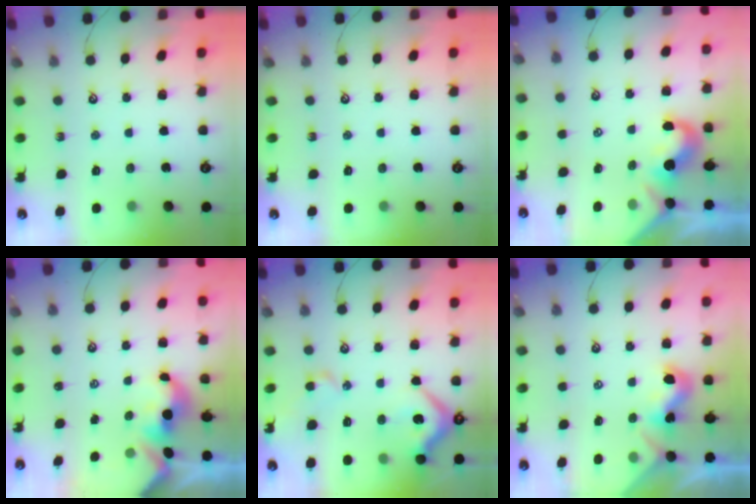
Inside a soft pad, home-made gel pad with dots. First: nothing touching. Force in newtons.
{"total": 0.0}
{"total": 1.4, "press": 1.2, "slide": 0.8}
{"total": 1.8, "press": 1.8, "slide": 0.2}
{"total": 8.2, "press": 8.0, "slide": 1.7}
{"total": 1.3, "press": 1.2, "slide": 0.3}